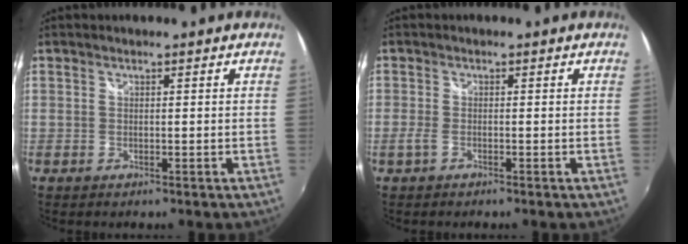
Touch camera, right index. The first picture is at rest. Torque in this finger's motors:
{"motor_torque": [-0.28, -0.24, 0.12, 0.04]}